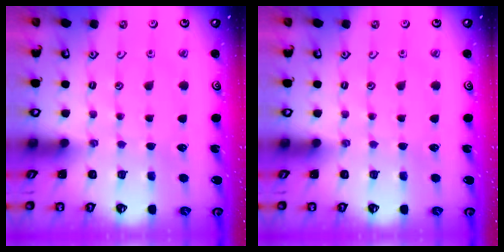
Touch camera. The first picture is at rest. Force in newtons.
{"total": 0.0}